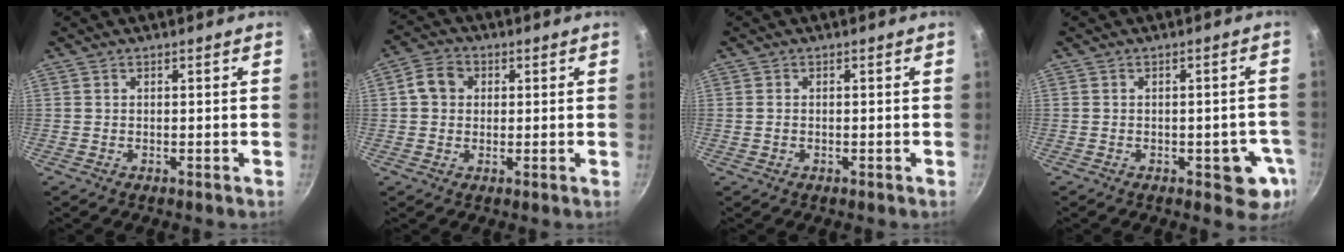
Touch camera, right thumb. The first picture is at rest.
{"total": 5.4, "force": [0.9, 4.6, 2.7], "torque": [-0.030, 0.010, 0.005]}
{"total": 0.9, "force": [-0.1, 0.8, 0.5], "torque": [-0.008, 0.002, -0.003]}
{"total": 6.8, "force": [-2.2, 3.5, 5.5], "torque": [-0.023, 0.010, -0.025]}